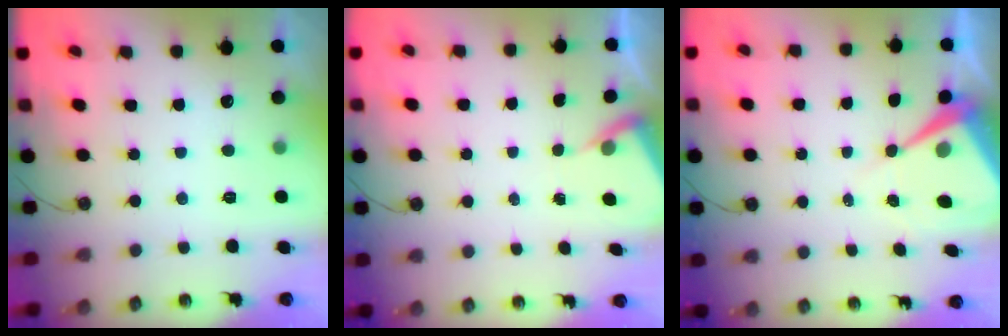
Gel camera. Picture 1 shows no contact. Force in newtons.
{"total": 3.3, "press": 3.3, "slide": 0.6}
{"total": 8.8, "press": 8.7, "slide": 0.9}